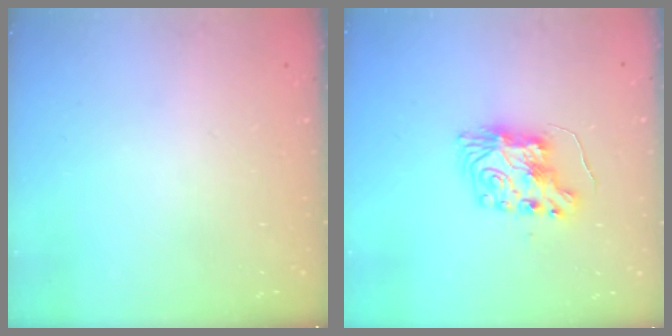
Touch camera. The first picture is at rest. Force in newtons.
{"total": 9.3, "press": 9.3, "slide": 0.4}